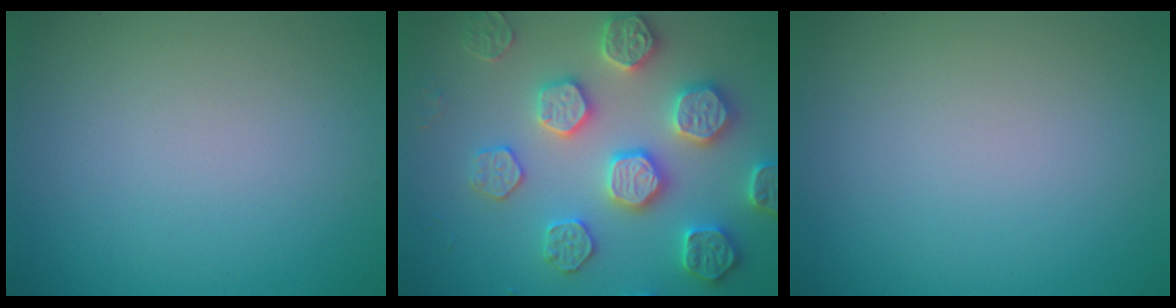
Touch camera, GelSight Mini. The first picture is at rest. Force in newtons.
{"total": 5.8, "press": 5.6, "slide": 1.3}
{"total": 0.0}